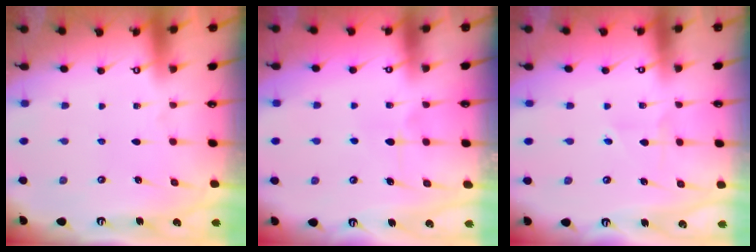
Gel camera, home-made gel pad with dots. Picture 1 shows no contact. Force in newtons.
{"total": 5.8, "press": 5.8, "slide": 0.2}
{"total": 2.7, "press": 2.5, "slide": 0.9}